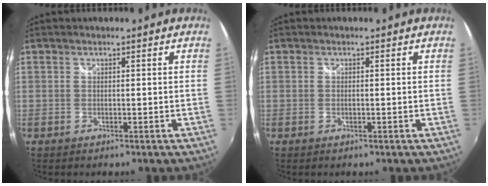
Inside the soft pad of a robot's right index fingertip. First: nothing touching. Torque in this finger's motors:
{"motor_torque": [-0.13, 0.06, -0.03, 0.00]}